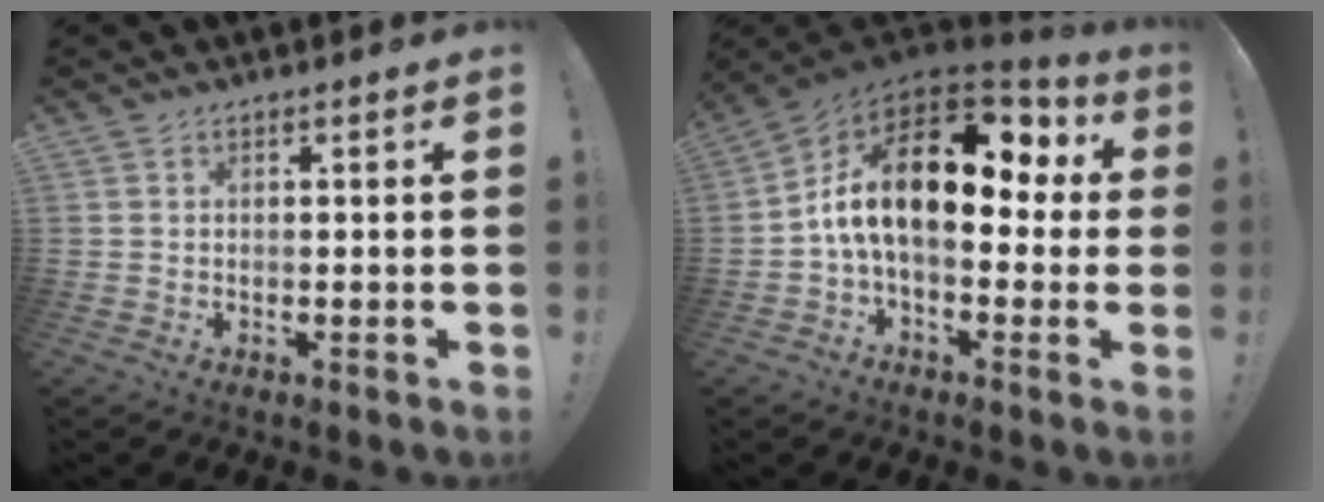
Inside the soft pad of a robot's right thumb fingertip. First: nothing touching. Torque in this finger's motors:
{"motor_torque": [2.56, 2.44, 1.07, -0.22, 0.22]}